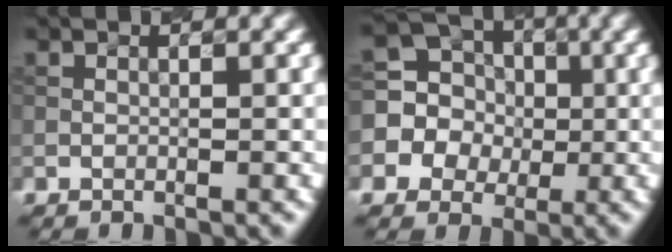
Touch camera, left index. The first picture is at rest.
{"total": 9.7, "force": [1.1, 9.0, 3.2], "torque": [-0.099, 0.036, 0.000]}